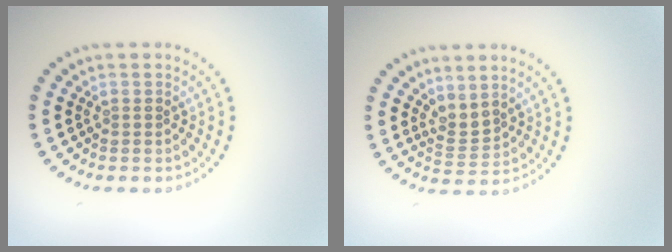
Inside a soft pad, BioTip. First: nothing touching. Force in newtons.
{"total": 1.9, "press": 1.4, "slide": 1.2}